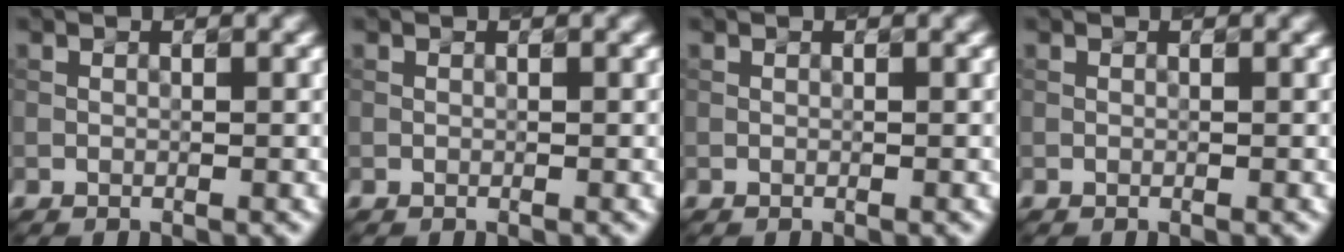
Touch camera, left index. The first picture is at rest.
{"total": 0.0}
{"total": 0.0}
{"total": 0.0}